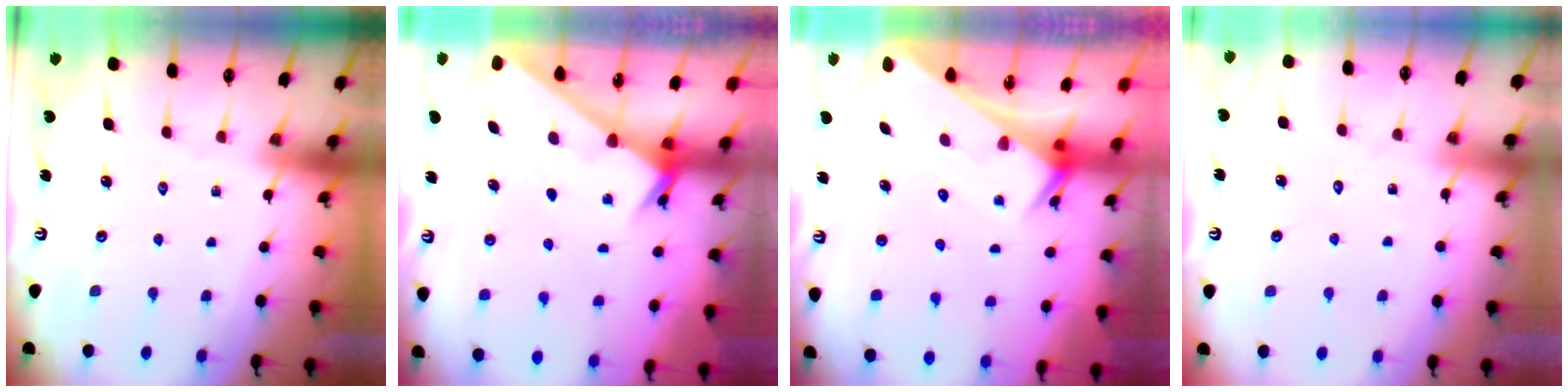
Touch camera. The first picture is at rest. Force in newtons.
{"total": 2.3, "press": 2.3, "slide": 0.3}
{"total": 2.5, "press": 2.5, "slide": 0.1}
{"total": 4.7, "press": 4.6, "slide": 0.5}